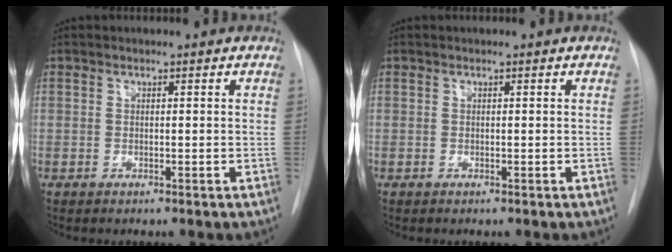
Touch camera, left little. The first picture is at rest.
{"total": 0.0}